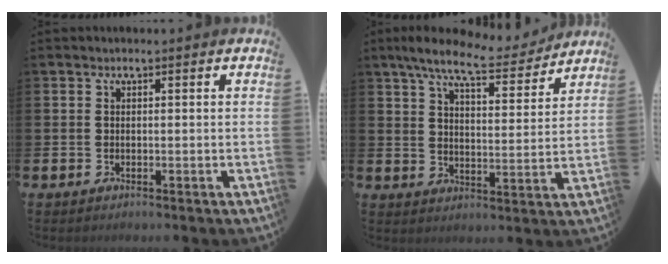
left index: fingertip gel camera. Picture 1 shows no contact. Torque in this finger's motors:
{"motor_torque": [1.03, -1.10, 0.79, 0.21]}